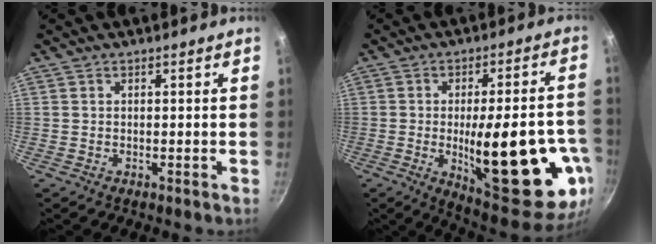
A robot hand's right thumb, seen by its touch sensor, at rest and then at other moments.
{"total": 25.8, "force": [-6.1, 8.6, 23.6], "torque": [-0.287, 0.003, -0.068]}